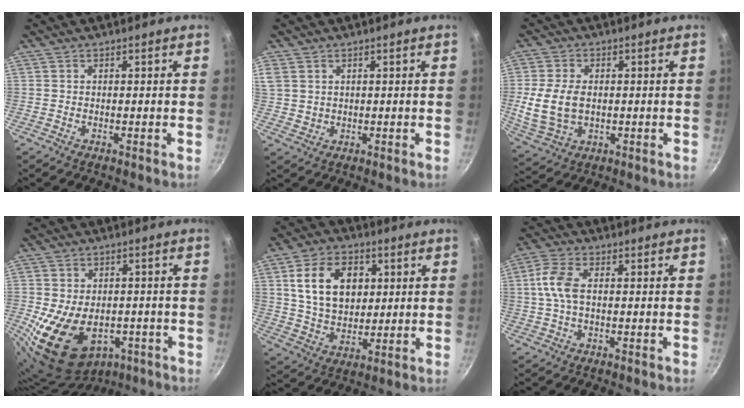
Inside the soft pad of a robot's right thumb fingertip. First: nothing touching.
{"total": 5.4, "force": [2.3, 4.2, 2.5], "torque": [-0.041, -0.001, 0.052]}
{"total": 9.7, "force": [0.0, 6.8, 6.9], "torque": [-0.128, -0.004, 0.009]}
{"total": 16.0, "force": [-5.4, 10.9, 10.4], "torque": [-0.157, 0.016, -0.069]}
{"total": 14.2, "force": [3.6, 10.1, 9.4], "torque": [-0.137, -0.005, 0.065]}
{"total": 6.2, "force": [0.5, 3.4, 5.2], "torque": [-0.115, 0.012, 0.004]}